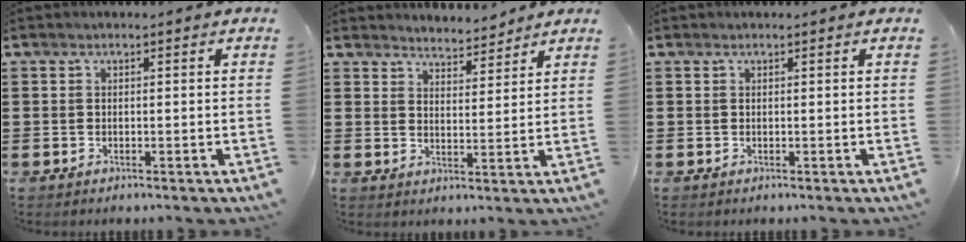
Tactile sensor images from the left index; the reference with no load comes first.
{"total": 3.7, "force": [3.6, 0.3, -0.3], "torque": [-0.008, -0.016, 0.068]}
{"total": 0.0}